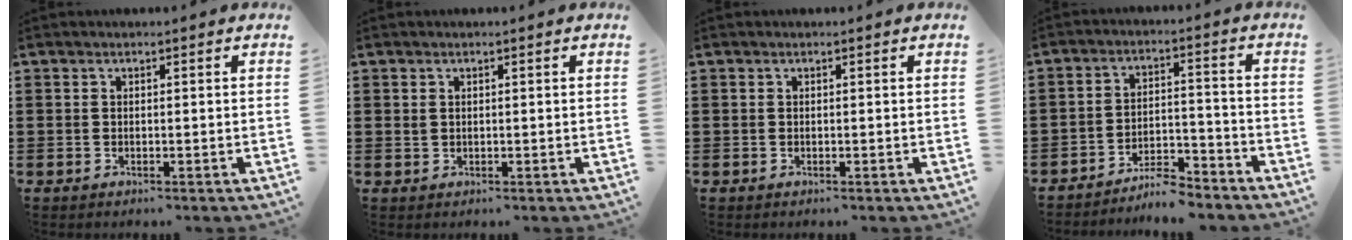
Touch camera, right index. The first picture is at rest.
{"total": 0.8, "force": [0.4, 0.6, 0.3], "torque": [-0.009, 0.003, 0.008]}
{"total": 0.0}
{"total": 5.7, "force": [-5.4, 0.8, 1.7], "torque": [-0.030, 0.011, -0.104]}